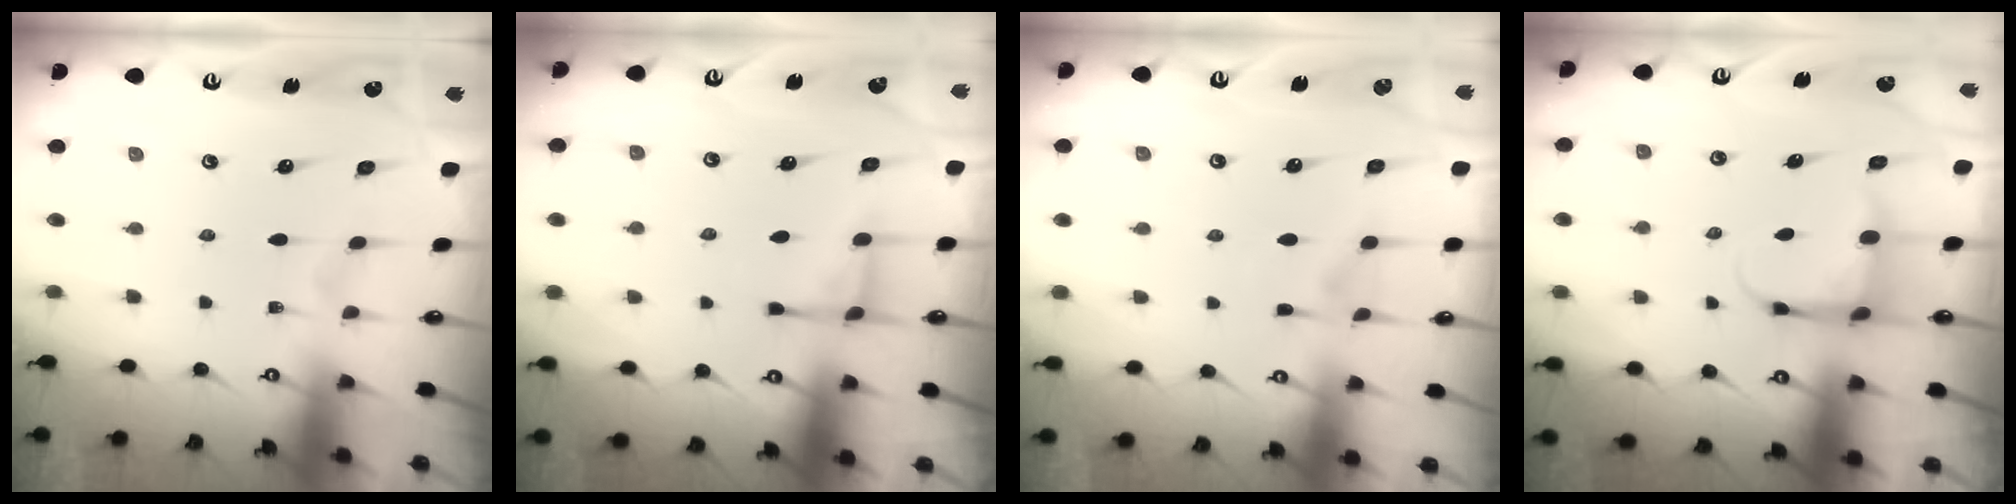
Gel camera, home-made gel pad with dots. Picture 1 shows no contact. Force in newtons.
{"total": 2.6, "press": 2.5, "slide": 0.8}
{"total": 4.1, "press": 4.1, "slide": 0.6}
{"total": 6.2, "press": 6.1, "slide": 1.2}